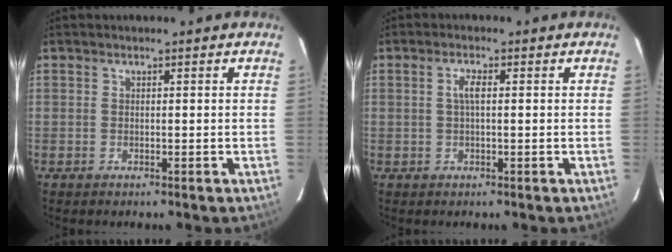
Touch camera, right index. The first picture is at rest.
{"total": 2.1, "force": [0.2, 0.5, 2.1], "torque": [-0.043, 0.004, 0.003]}